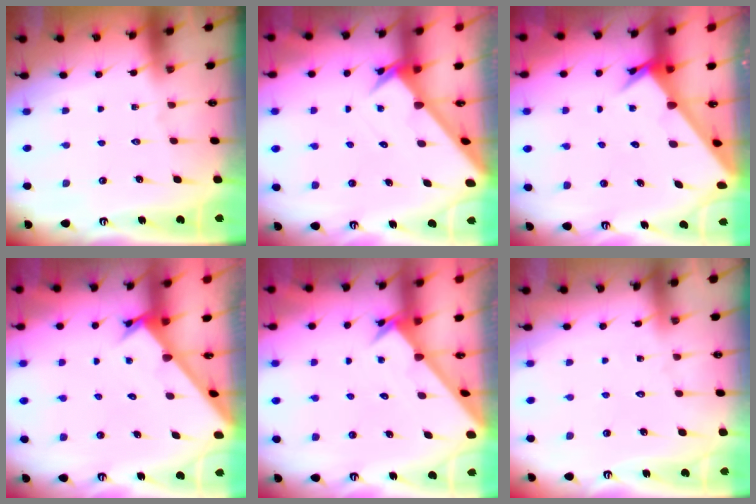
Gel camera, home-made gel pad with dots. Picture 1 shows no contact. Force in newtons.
{"total": 2.7, "press": 2.7, "slide": 0.1}
{"total": 2.4, "press": 2.4, "slide": 0.2}
{"total": 2.5, "press": 2.5, "slide": 0.3}
{"total": 2.8, "press": 2.8, "slide": 0.2}
{"total": 4.8, "press": 4.8, "slide": 0.4}